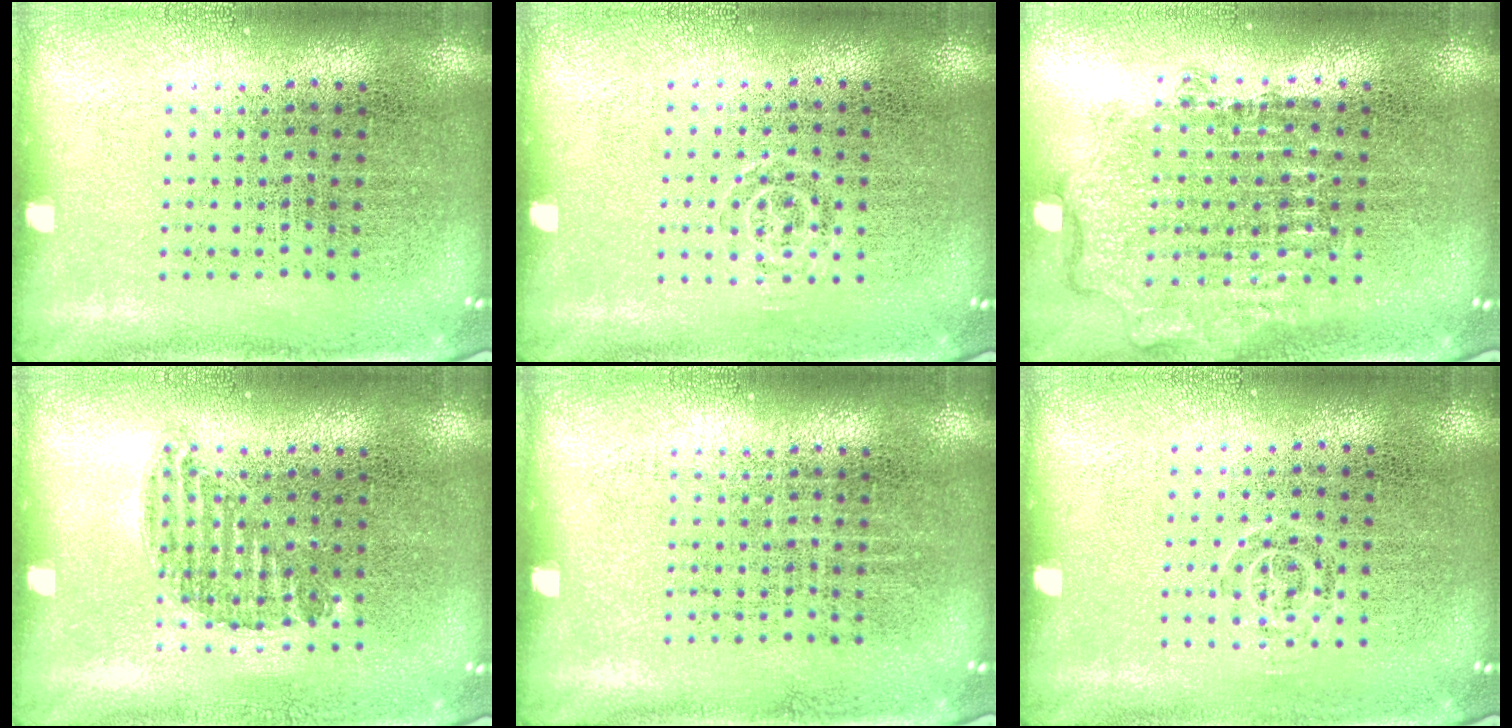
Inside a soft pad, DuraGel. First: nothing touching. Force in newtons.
{"total": 0.7, "press": 0.6, "slide": 0.5}
{"total": 1.9, "press": 1.5, "slide": 1.2}
{"total": 0.8, "press": 0.7, "slide": 0.5}
{"total": 0.0}
{"total": 0.7, "press": 0.5, "slide": 0.6}